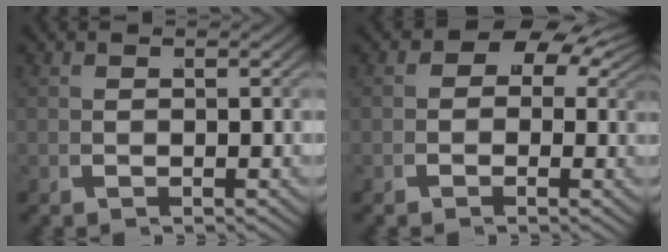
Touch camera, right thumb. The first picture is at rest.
{"total": 5.3, "force": [1.8, 3.7, 3.3], "torque": [-0.056, 0.004, 0.022]}